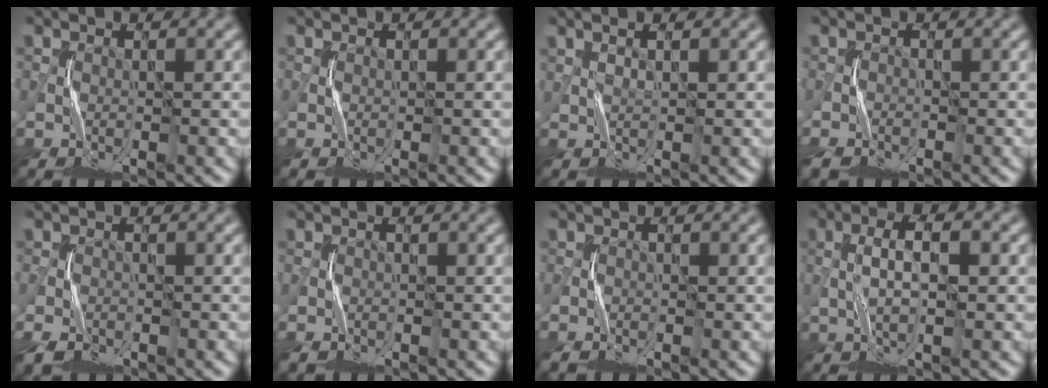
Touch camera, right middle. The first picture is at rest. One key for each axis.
{"total": 0.0}
{"total": 1.0, "fx": 1.0, "fy": -0.3, "fz": 0.3, "tx": 0.002, "ty": -0.009, "tz": 0.017}
{"total": 2.0, "fx": -1.6, "fy": 0.8, "fz": 0.8, "tx": -0.018, "ty": -0.008, "tz": -0.038}
{"total": 2.3, "fx": -1.7, "fy": 1.1, "fz": 1.0, "tx": -0.019, "ty": -0.006, "tz": -0.037}
{"total": 1.0, "fx": -0.9, "fy": 0.4, "fz": 0.3, "tx": -0.010, "ty": -0.002, "tz": -0.021}
{"total": 1.3, "fx": -1.2, "fy": 0.2, "fz": 0.4, "tx": -0.012, "ty": -0.004, "tz": -0.028}
{"total": 3.1, "fx": 0.2, "fy": 0.6, "fz": 3.0, "tx": -0.059, "ty": 0.008, "tz": 0.004}